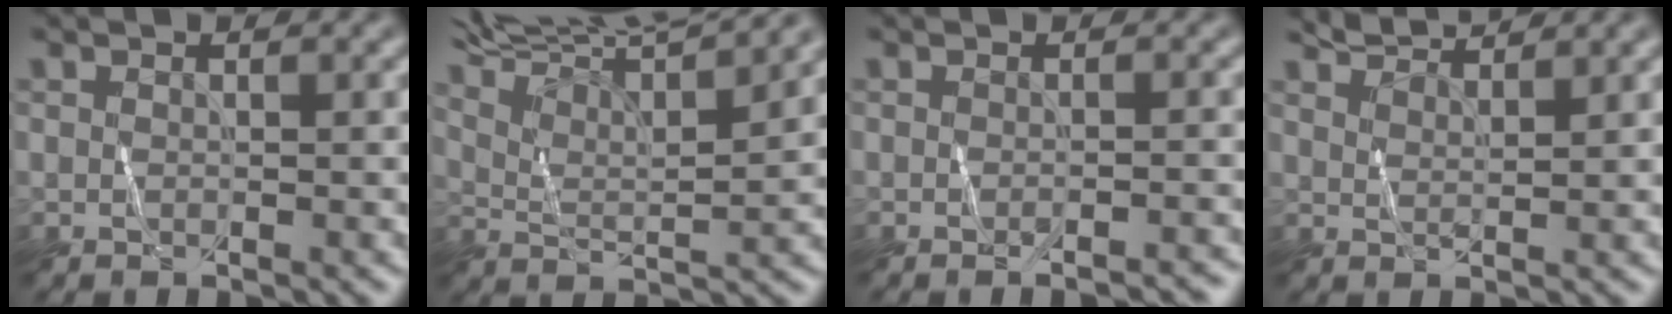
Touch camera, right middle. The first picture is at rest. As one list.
[{"total": 11.7, "force": [10.0, 2.0, 5.8], "torque": [-0.113, 0.022, 0.127]}, {"total": 1.7, "force": [-1.6, 0.1, 0.4], "torque": [-0.004, 0.003, -0.019]}, {"total": 3.2, "force": [3.0, 0.2, 0.9], "torque": [-0.018, 0.011, 0.055]}]